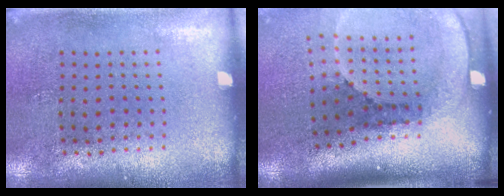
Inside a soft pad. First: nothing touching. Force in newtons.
{"total": 2.7, "press": 1.8, "slide": 2.0}